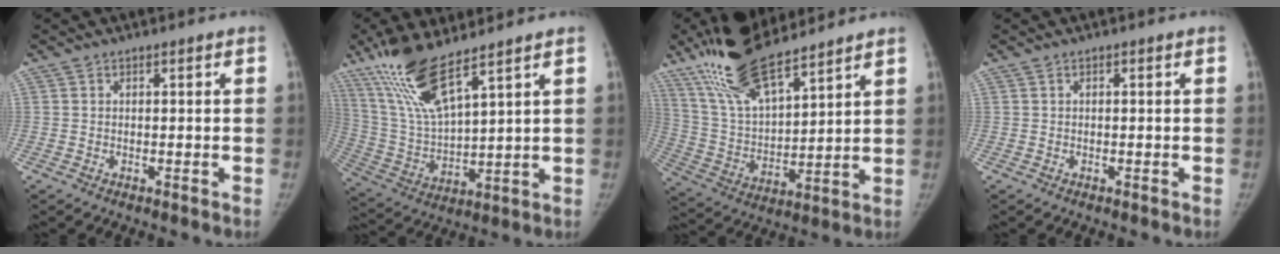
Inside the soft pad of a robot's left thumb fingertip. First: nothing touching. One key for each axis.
{"total": 14.8, "fx": 10.0, "fy": 3.3, "fz": 10.3, "tx": -0.211, "ty": -0.047, "tz": 0.211}
{"total": 17.4, "fx": 13.6, "fy": 4.8, "fz": 9.8, "tx": -0.168, "ty": -0.057, "tz": 0.268}
{"total": 0.0}